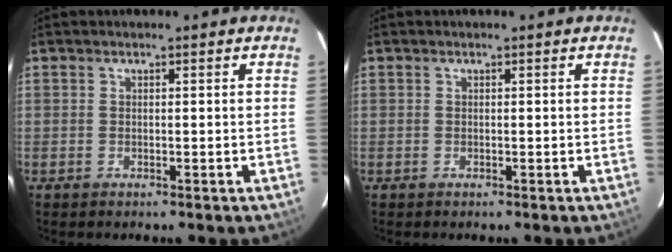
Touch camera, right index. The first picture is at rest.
{"total": 0.0}